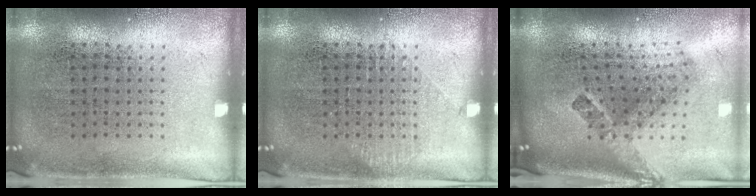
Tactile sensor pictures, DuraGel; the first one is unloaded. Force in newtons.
{"total": 0.8, "press": 0.8, "slide": 0.3}
{"total": 2.6, "press": 1.6, "slide": 2.0}